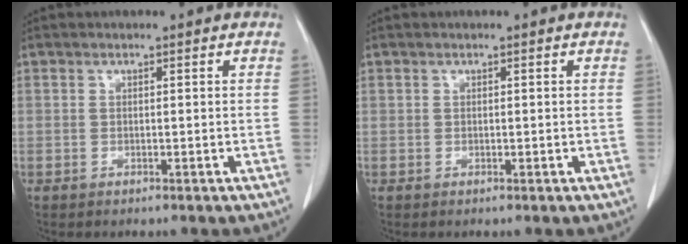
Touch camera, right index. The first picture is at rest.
{"total": 0.0}